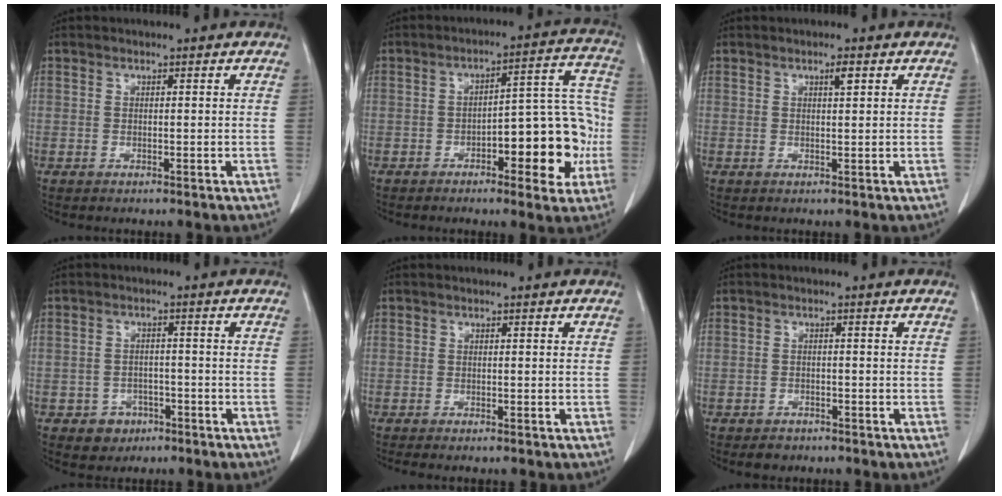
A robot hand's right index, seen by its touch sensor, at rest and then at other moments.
{"total": 13.6, "force": [-3.9, 4.7, 12.2], "torque": [-0.146, 0.042, -0.049]}
{"total": 1.4, "force": [0.7, 0.2, 1.2], "torque": [-0.022, -0.001, 0.011]}
{"total": 3.6, "force": [-1.9, 3.0, 0.7], "torque": [-0.004, 0.012, -0.018]}
{"total": 1.9, "force": [-1.7, 0.1, 1.0], "torque": [-0.011, -0.003, -0.021]}
{"total": 2.0, "force": [-1.5, 1.2, 0.5], "torque": [-0.011, 0.001, -0.017]}